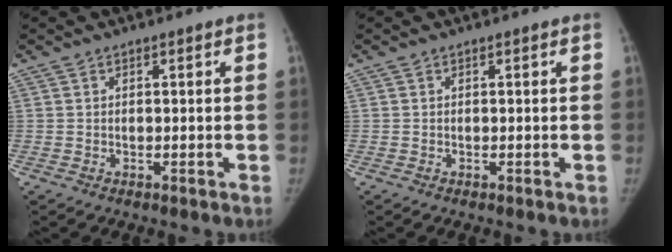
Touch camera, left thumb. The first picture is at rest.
{"total": 0.0}